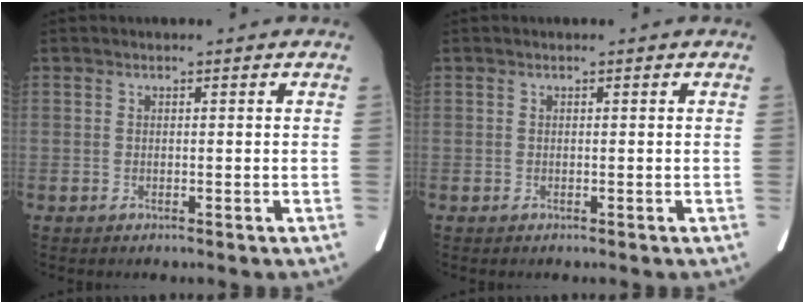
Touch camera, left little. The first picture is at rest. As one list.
[{"total": 0.0}]